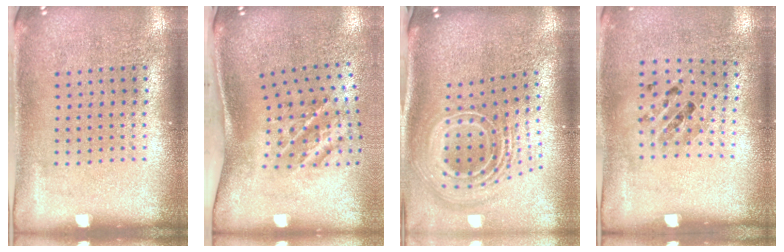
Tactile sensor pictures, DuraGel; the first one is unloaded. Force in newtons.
{"total": 2.2, "press": 1.2, "slide": 1.8}
{"total": 3.0, "press": 2.0, "slide": 2.3}
{"total": 0.9, "press": 0.8, "slide": 0.5}